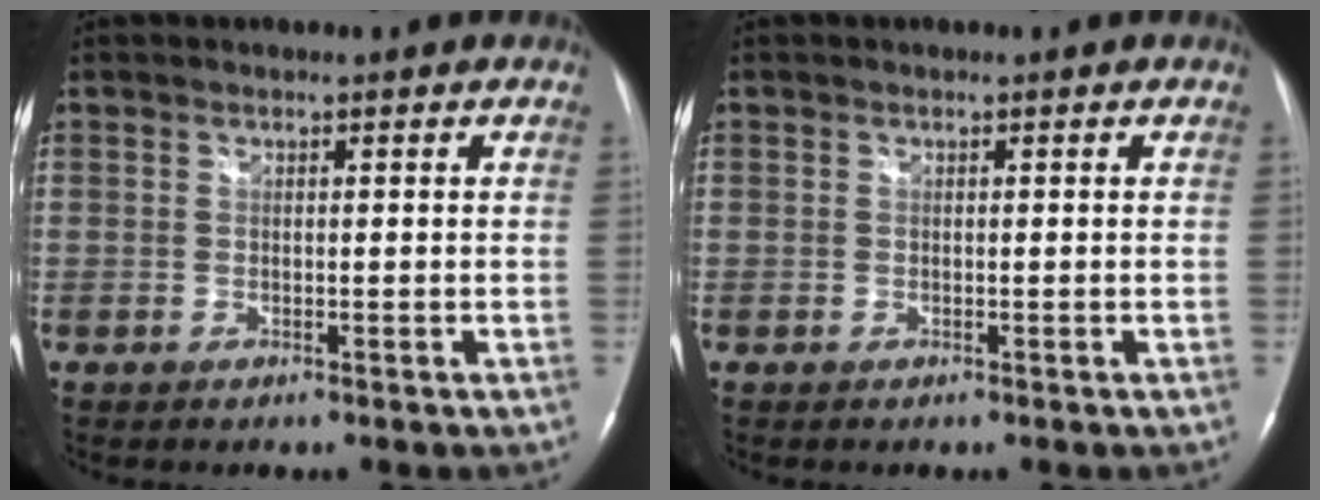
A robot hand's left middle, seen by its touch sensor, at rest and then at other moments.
{"total": 0.0}